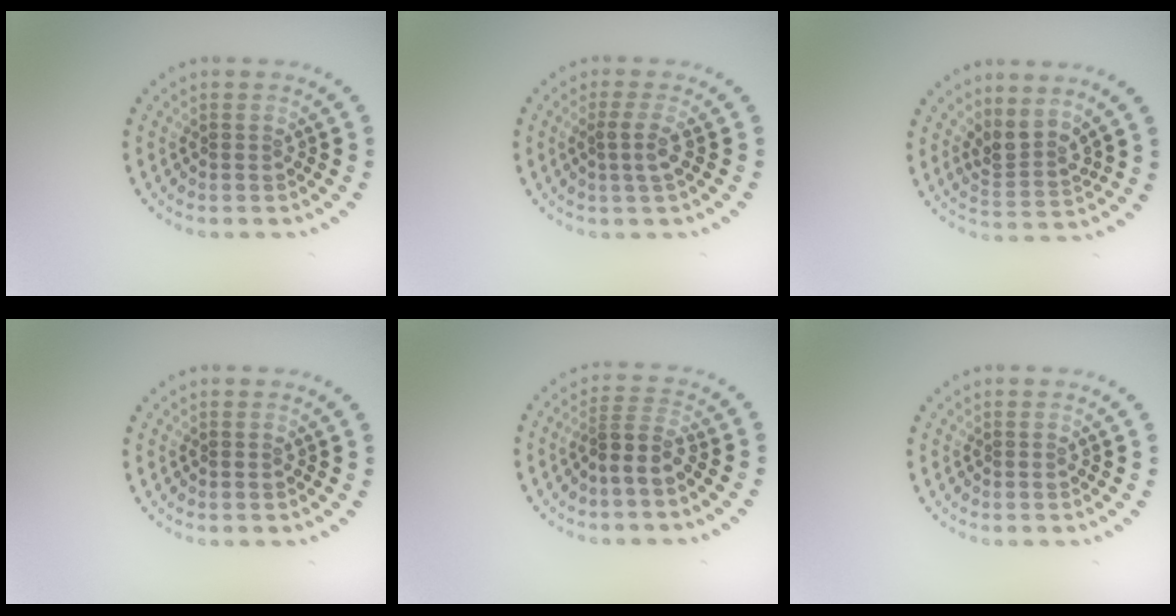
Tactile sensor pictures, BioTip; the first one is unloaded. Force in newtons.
{"total": 1.8, "press": 1.4, "slide": 1.1}
{"total": 2.5, "press": 1.8, "slide": 1.7}
{"total": 0.0}
{"total": 2.7, "press": 2.0, "slide": 1.7}
{"total": 0.0}